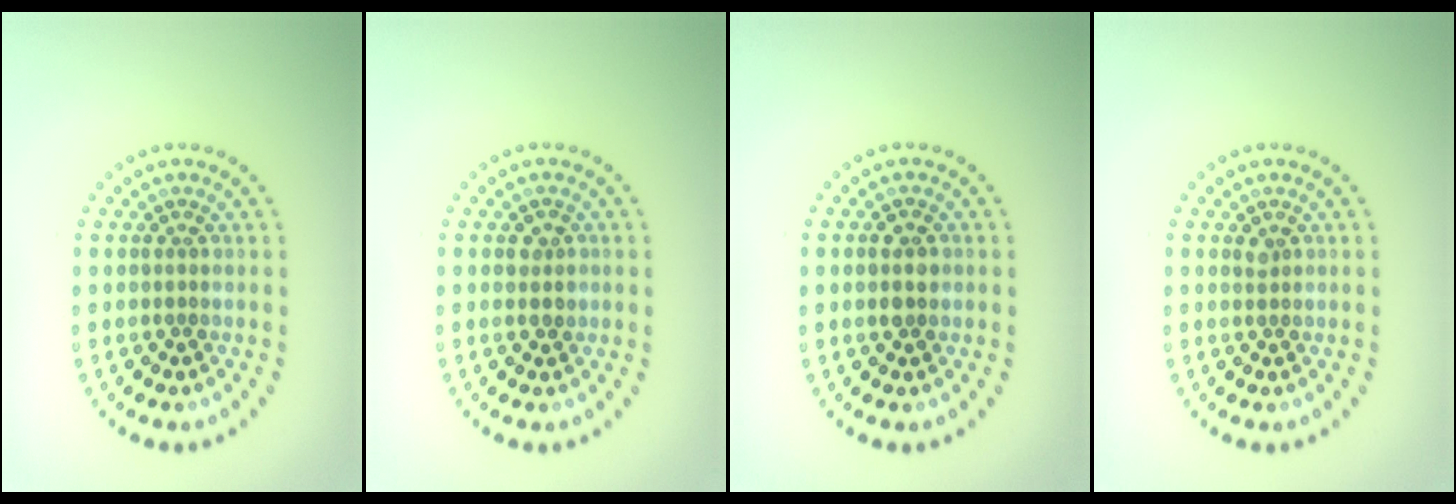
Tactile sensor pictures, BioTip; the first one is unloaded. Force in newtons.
{"total": 1.4, "press": 1.4, "slide": 0.3}
{"total": 2.2, "press": 2.2, "slide": 0.0}
{"total": 0.8, "press": 0.6, "slide": 0.5}